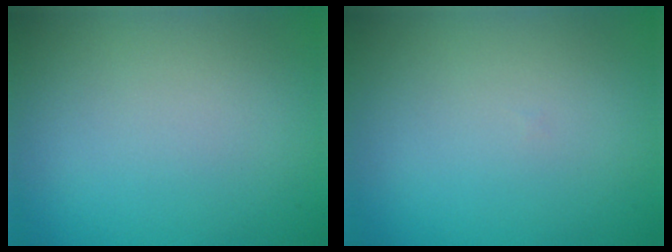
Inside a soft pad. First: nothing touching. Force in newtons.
{"total": 0.0}